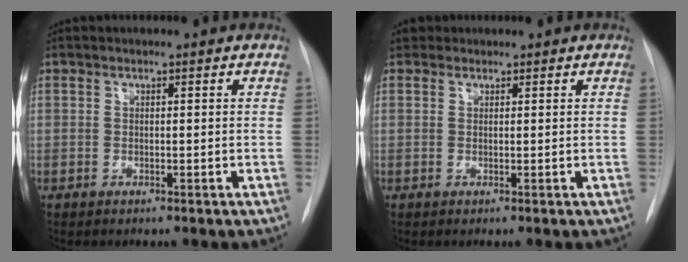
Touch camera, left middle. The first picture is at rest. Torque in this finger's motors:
{"motor_torque": [0.07, -0.04, -0.06, 0.00]}